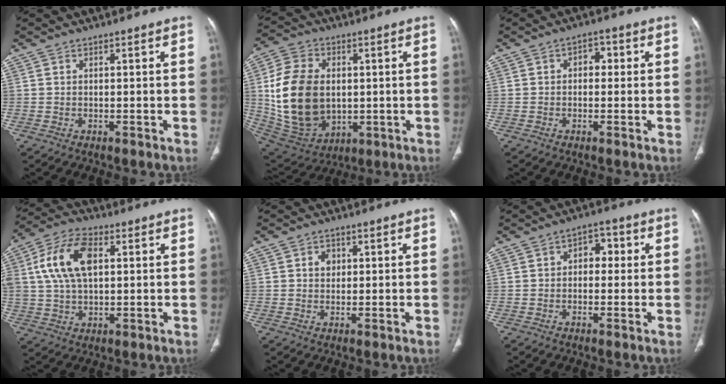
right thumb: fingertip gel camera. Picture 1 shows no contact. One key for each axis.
{"total": 19.9, "fx": 1.2, "fy": 14.1, "fz": 14.0, "tx": -0.255, "ty": -0.007, "tz": 0.044}
{"total": 3.4, "fx": 0.4, "fy": 2.4, "fz": 2.3, "tx": -0.016, "ty": 0.012, "tz": -0.001}
{"total": 13.3, "fx": 3.1, "fy": 7.6, "fz": 10.5, "tx": -0.208, "ty": 0.014, "tz": 0.056}
{"total": 2.4, "fx": 0.6, "fy": 2.0, "fz": 1.2, "tx": -0.006, "ty": 0.001, "tz": 0.009}
{"total": 4.7, "fx": 0.5, "fy": 3.3, "fz": 3.3, "tx": -0.019, "ty": 0.016, "tz": -0.002}